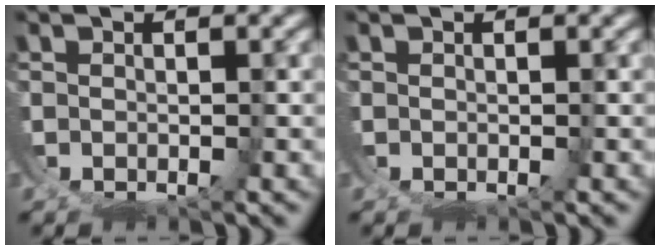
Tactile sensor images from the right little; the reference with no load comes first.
{"total": 0.0}